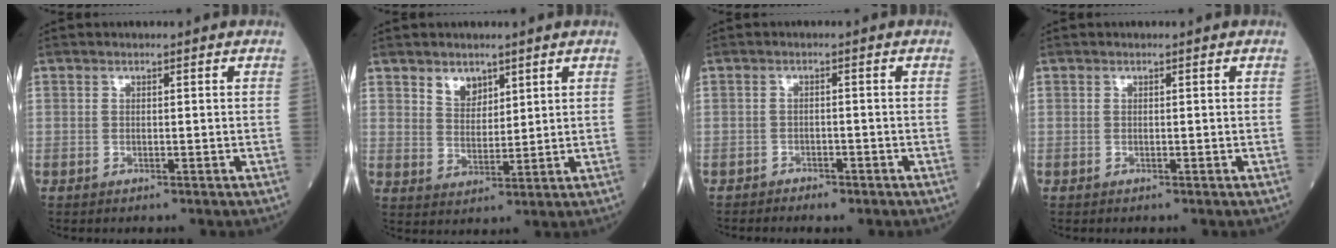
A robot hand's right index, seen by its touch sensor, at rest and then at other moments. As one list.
[{"total": 4.0, "force": [2.7, 2.4, 1.7], "torque": [-0.029, -0.001, 0.055]}, {"total": 2.5, "force": [-2.0, 1.1, 1.0], "torque": [-0.014, 0.001, -0.023]}, {"total": 0.0}]